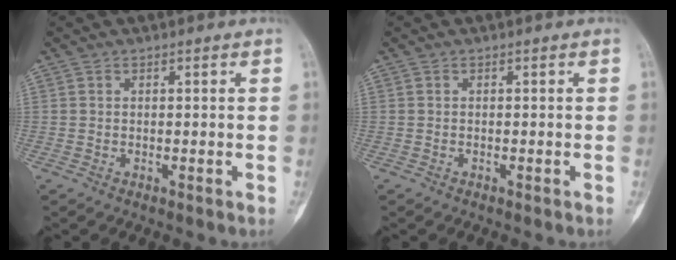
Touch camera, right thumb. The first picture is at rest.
{"total": 0.0}